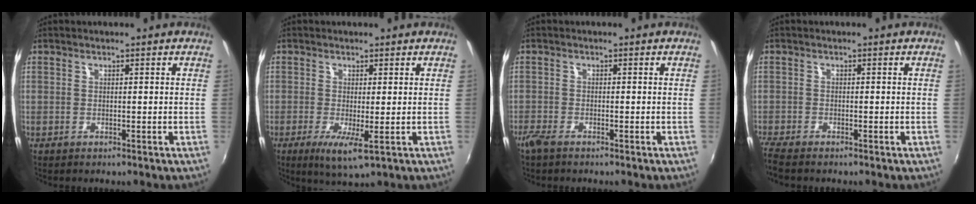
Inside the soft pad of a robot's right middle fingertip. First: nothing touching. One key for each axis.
{"total": 4.8, "fx": -1.2, "fy": 0.7, "fz": 4.6, "tx": -0.090, "ty": -0.020, "tz": -0.020}
{"total": 2.2, "fx": -1.9, "fy": 0.4, "fz": 1.1, "tx": -0.030, "ty": -0.007, "tz": -0.040}
{"total": 3.7, "fx": -3.3, "fy": 0.4, "fz": 1.7, "tx": -0.045, "ty": -0.019, "tz": -0.064}